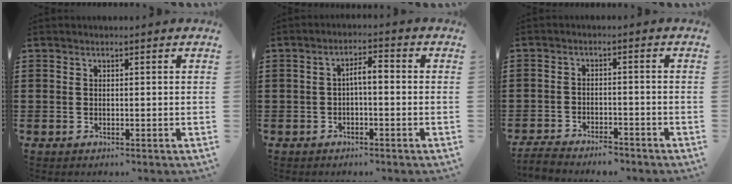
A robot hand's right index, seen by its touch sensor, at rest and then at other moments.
{"total": 2.8, "force": [-0.7, 0.8, 2.6], "torque": [-0.049, 0.008, -0.016]}
{"total": 3.6, "force": [-3.6, 0.3, 0.3], "torque": [-0.009, 0.002, -0.076]}